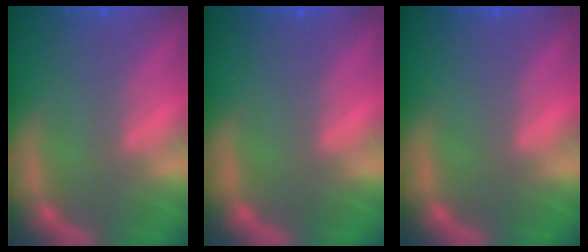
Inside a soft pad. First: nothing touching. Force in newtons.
{"total": 0.0}
{"total": 0.0}